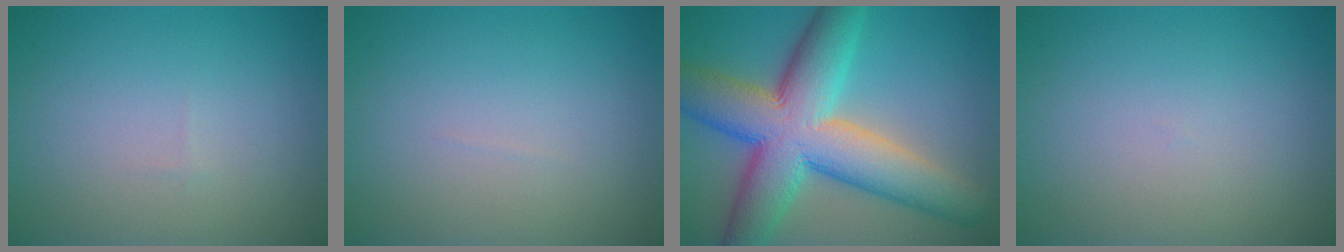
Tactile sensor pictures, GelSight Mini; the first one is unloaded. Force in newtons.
{"total": 0.0}
{"total": 12.5, "press": 12.5, "slide": 0.8}
{"total": 0.0}